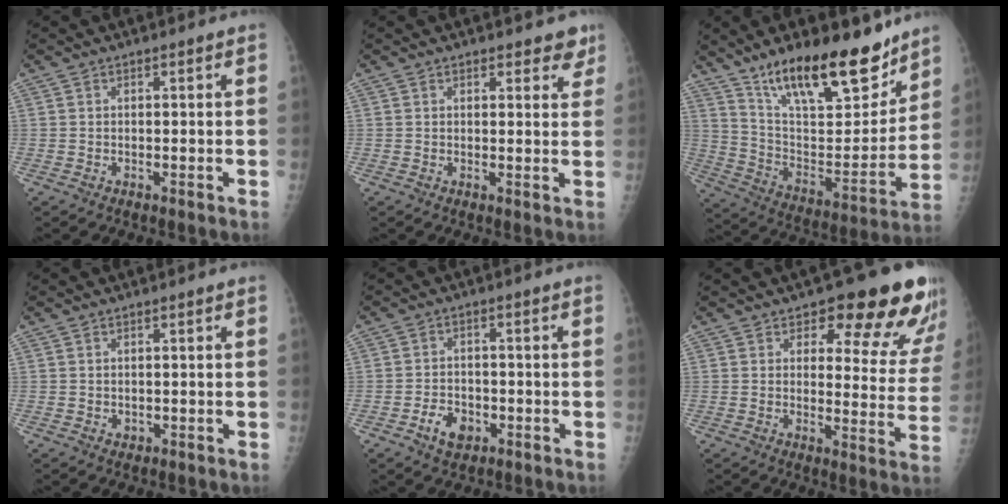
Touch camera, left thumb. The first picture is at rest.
{"total": 3.9, "force": [3.0, 1.8, 1.7], "torque": [0.012, -0.014, 0.034]}
{"total": 23.8, "force": [16.8, 8.2, 14.6], "torque": [-0.192, -0.082, 0.286]}
{"total": 1.0, "force": [0.2, 0.8, 0.5], "torque": [-0.006, -0.001, 0.006]}
{"total": 5.0, "force": [-2.2, 3.6, 2.8], "torque": [-0.035, 0.012, -0.033]}
{"total": 17.2, "force": [11.9, 6.6, 10.5], "torque": [-0.073, -0.071, 0.135]}